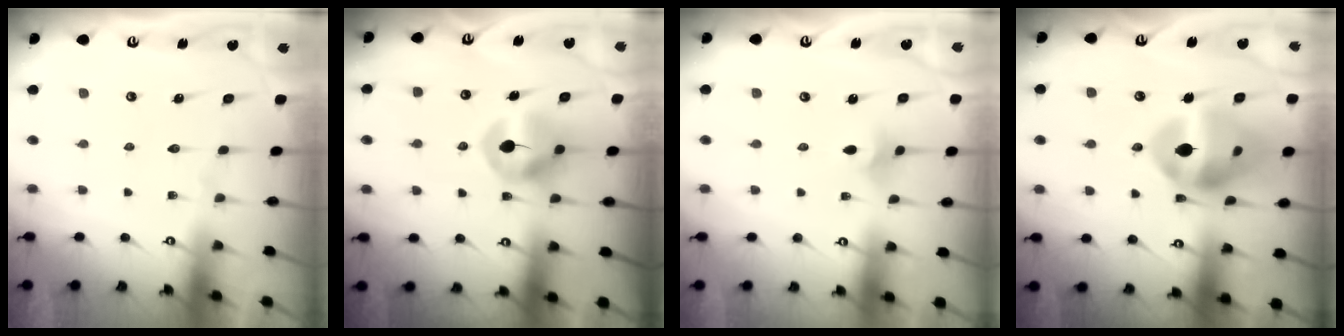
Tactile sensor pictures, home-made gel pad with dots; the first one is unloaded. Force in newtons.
{"total": 7.4, "press": 7.4, "slide": 0.3}
{"total": 3.3, "press": 3.3, "slide": 0.8}
{"total": 16.1, "press": 15.1, "slide": 5.5}